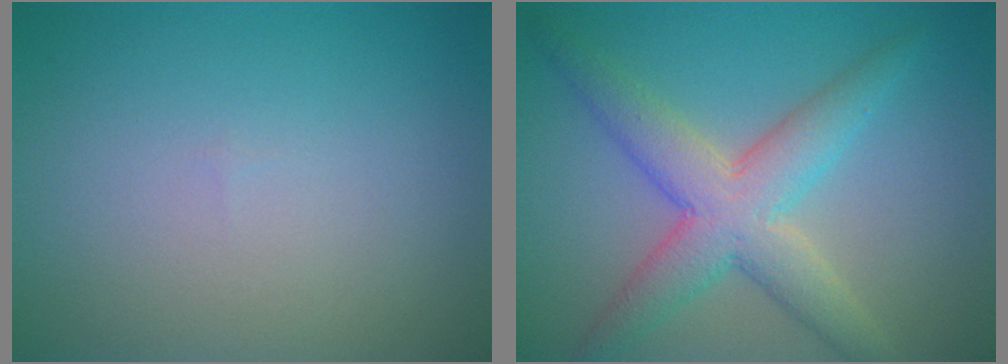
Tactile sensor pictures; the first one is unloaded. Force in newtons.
{"total": 5.9, "press": 5.9, "slide": 0.2}